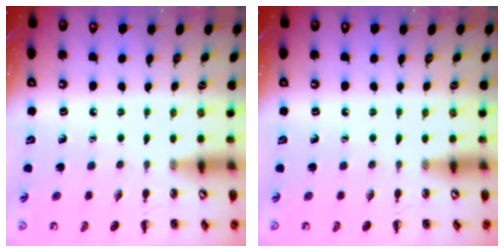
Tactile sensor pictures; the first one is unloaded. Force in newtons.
{"total": 0.0}